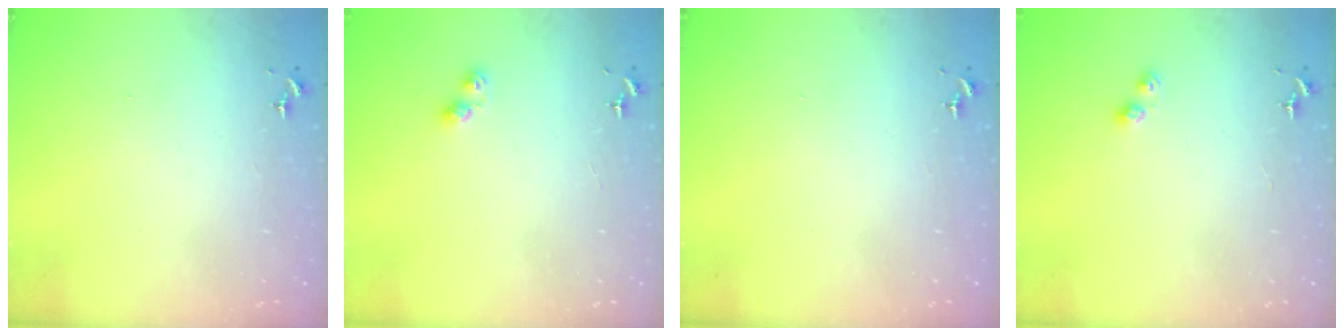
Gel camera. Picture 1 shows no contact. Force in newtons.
{"total": 5.9, "press": 5.9, "slide": 0.2}
{"total": 0.0}
{"total": 3.4, "press": 3.4, "slide": 0.4}